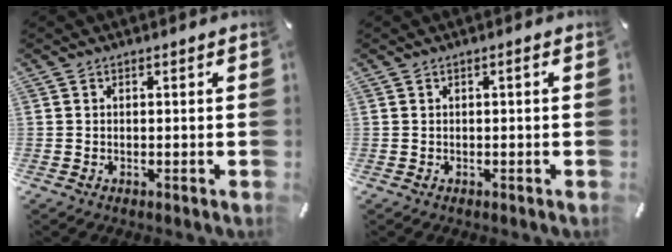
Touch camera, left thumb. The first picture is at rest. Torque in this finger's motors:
{"motor_torque": [-0.10, 0.20, 0.11, 0.00, 0.00]}